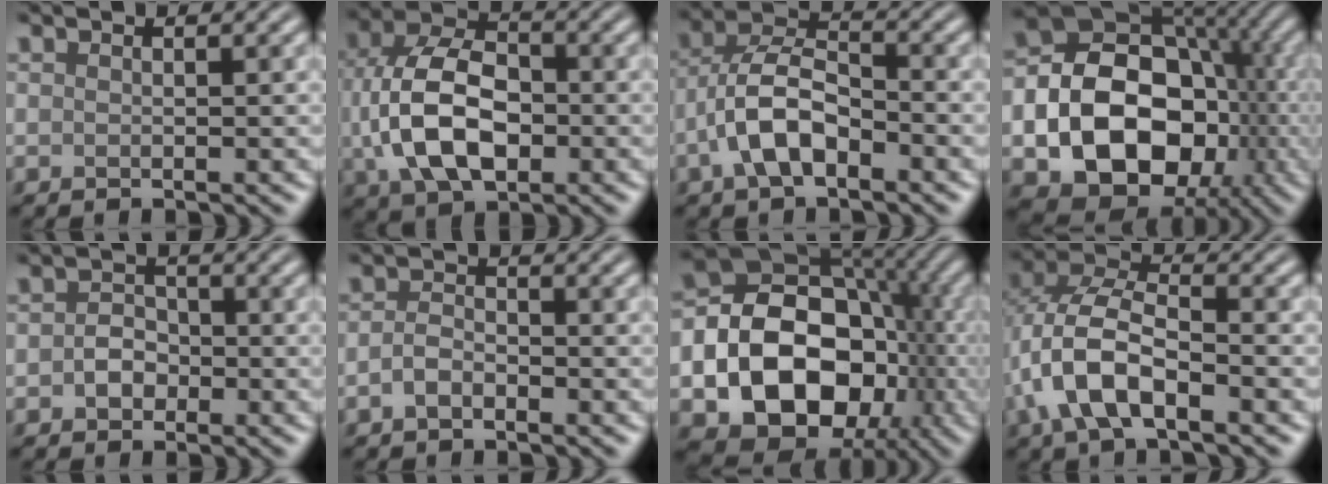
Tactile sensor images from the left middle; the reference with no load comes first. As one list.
[{"total": 9.4, "force": [-0.9, 6.0, 7.2], "torque": [-0.157, 0.003, -0.021]}, {"total": 6.1, "force": [-2.5, 3.0, 4.6], "torque": [-0.085, 0.012, -0.051]}, {"total": 16.7, "force": [-3.8, 12.7, 10.1], "torque": [-0.140, -0.022, -0.076]}, {"total": 2.2, "force": [-0.7, 1.8, 1.1], "torque": [-0.019, 0.001, -0.017]}, {"total": 1.9, "force": [-1.0, 1.1, 1.3], "torque": [-0.026, 0.003, -0.025]}, {"total": 18.2, "force": [-4.4, 14.3, 10.4], "torque": [-0.164, -0.018, -0.084]}, {"total": 7.5, "force": [-2.3, 3.9, 6.0], "torque": [-0.131, 0.006, -0.051]}]